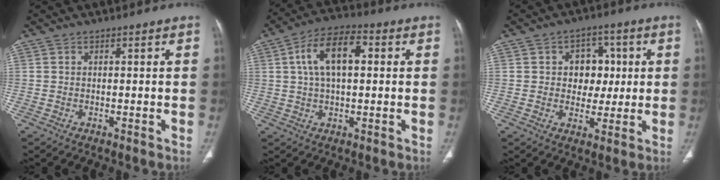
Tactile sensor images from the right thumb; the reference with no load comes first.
{"total": 11.3, "force": [2.4, 5.8, 9.4], "torque": [-0.167, 0.021, 0.036]}
{"total": 8.1, "force": [1.1, 6.5, 4.8], "torque": [-0.020, 0.004, 0.015]}